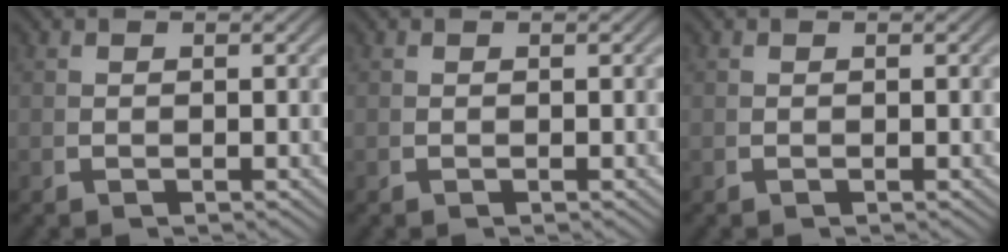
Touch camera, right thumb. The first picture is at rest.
{"total": 0.0}
{"total": 0.0}